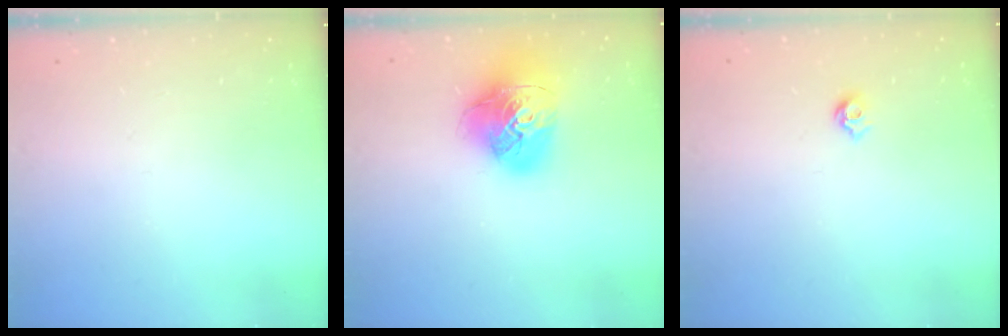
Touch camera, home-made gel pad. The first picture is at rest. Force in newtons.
{"total": 18.2, "press": 18.0, "slide": 2.2}
{"total": 5.0, "press": 4.9, "slide": 0.8}